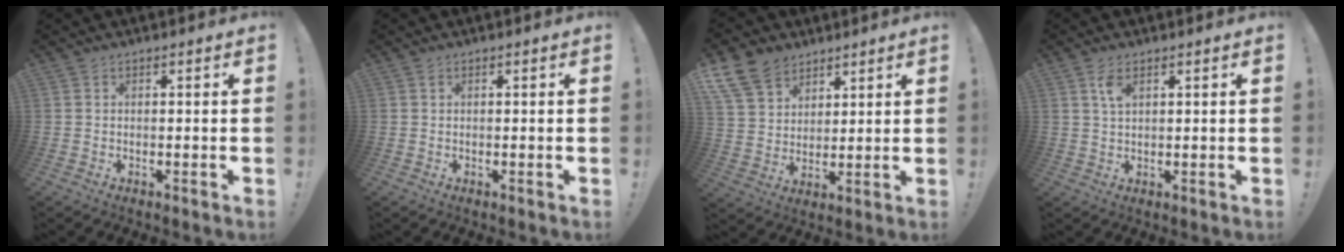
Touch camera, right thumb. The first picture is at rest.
{"total": 0.0}
{"total": 12.1, "force": [8.1, 8.1, 4.1], "torque": [-0.077, -0.052, 0.162]}
{"total": 3.7, "force": [1.7, 1.6, 2.8], "torque": [-0.053, -0.002, 0.028]}